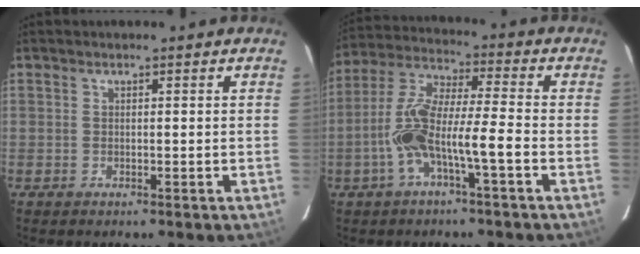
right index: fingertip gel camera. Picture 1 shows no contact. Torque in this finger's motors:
{"motor_torque": [0.44, -0.18, 0.36, 0.21]}